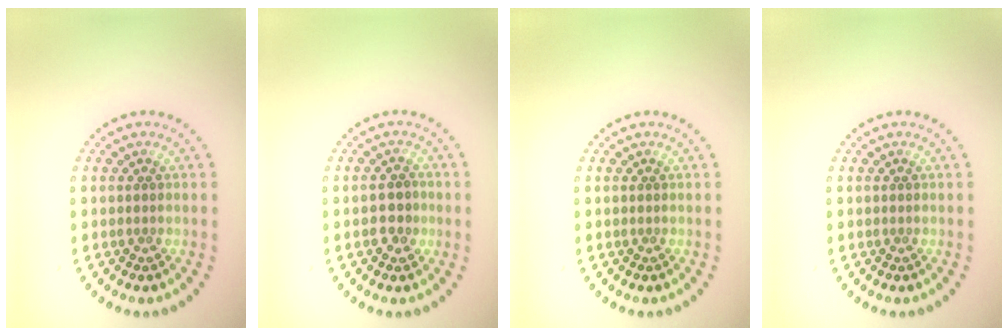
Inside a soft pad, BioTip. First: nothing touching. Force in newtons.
{"total": 2.2, "press": 2.2, "slide": 0.3}
{"total": 0.0}
{"total": 0.0}